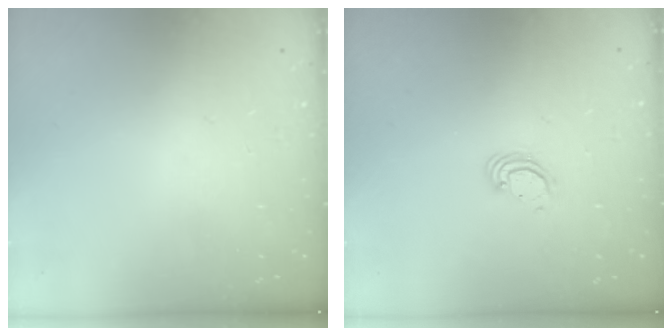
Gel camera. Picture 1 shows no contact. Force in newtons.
{"total": 3.6, "press": 3.6, "slide": 0.2}